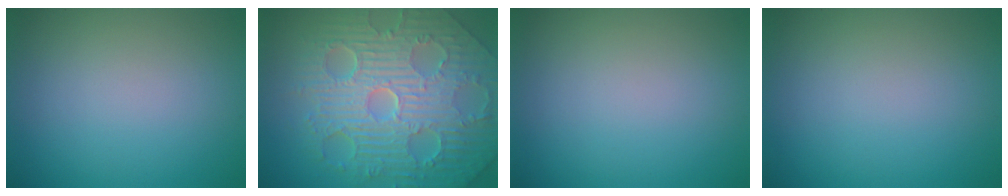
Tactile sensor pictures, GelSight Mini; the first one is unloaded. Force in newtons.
{"total": 11.3, "press": 7.4, "slide": 8.5}
{"total": 0.0}
{"total": 0.0}